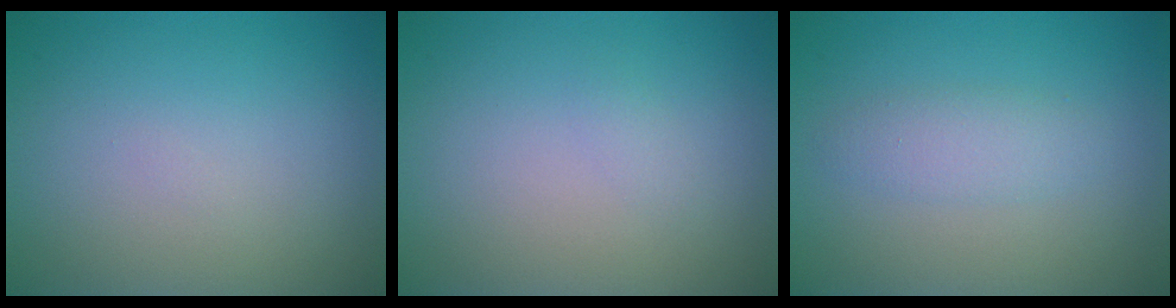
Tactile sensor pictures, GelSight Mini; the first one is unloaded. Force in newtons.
{"total": 0.6, "press": 0.6, "slide": 0.1}
{"total": 1.9, "press": 1.9, "slide": 0.1}